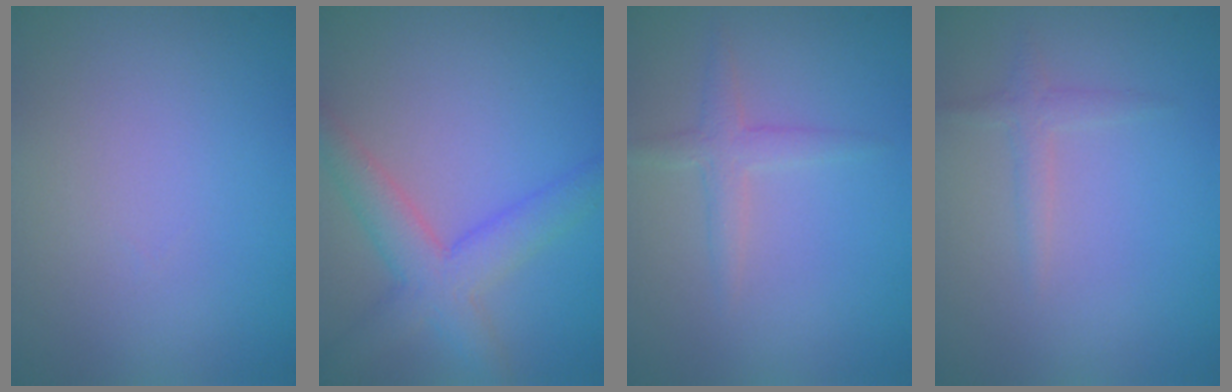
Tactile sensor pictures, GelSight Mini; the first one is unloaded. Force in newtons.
{"total": 4.7, "press": 4.7, "slide": 0.3}
{"total": 1.9, "press": 1.9, "slide": 0.1}
{"total": 1.3, "press": 1.3, "slide": 0.1}